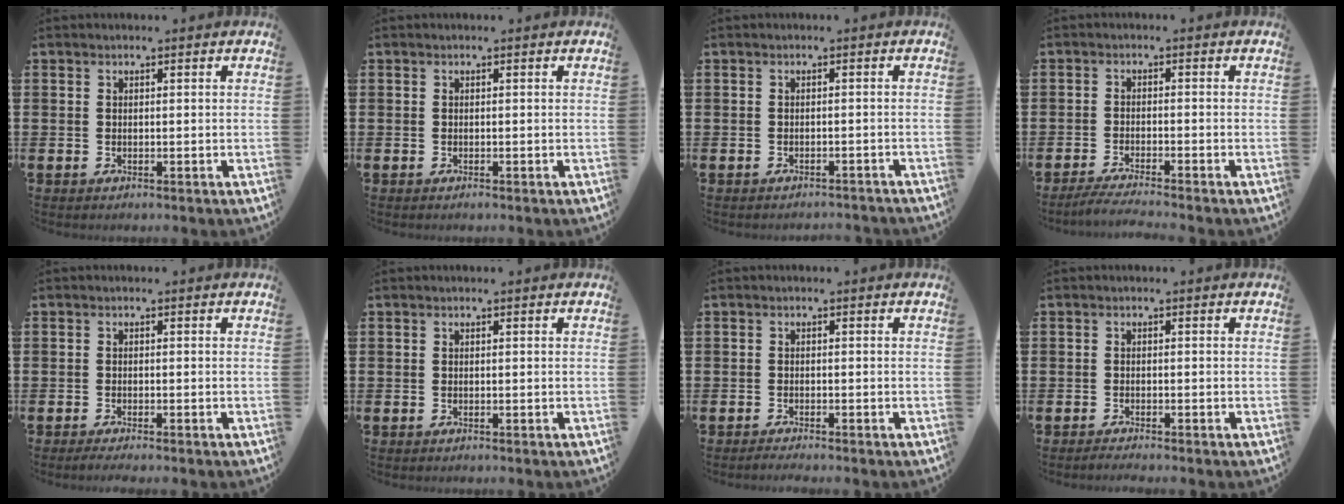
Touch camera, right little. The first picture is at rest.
{"total": 0.0}
{"total": 0.9, "force": [-0.9, 0.0, 0.0], "torque": [-0.002, 0.001, -0.018]}
{"total": 2.2, "force": [-2.0, -0.2, 1.0], "torque": [-0.016, 0.002, -0.037]}
{"total": 0.8, "force": [-0.6, 0.0, 0.5], "torque": [-0.009, -0.002, -0.012]}
{"total": 0.5, "force": [-0.5, 0.0, 0.2], "torque": [-0.002, -0.002, -0.009]}
{"total": 0.8, "force": [-0.7, 0.0, 0.2], "torque": [-0.005, -0.002, -0.014]}
{"total": 0.7, "force": [-0.7, -0.1, 0.3], "torque": [-0.006, -0.002, -0.013]}